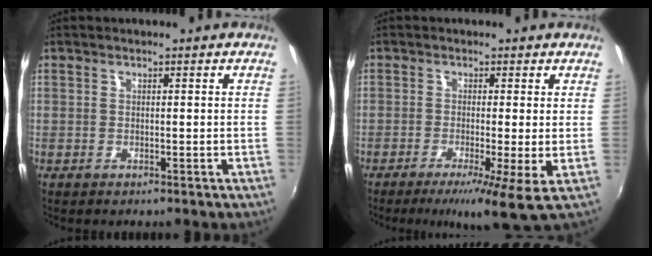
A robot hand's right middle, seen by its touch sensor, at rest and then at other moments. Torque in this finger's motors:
{"motor_torque": [-0.93, -1.21, -0.42, -0.03]}